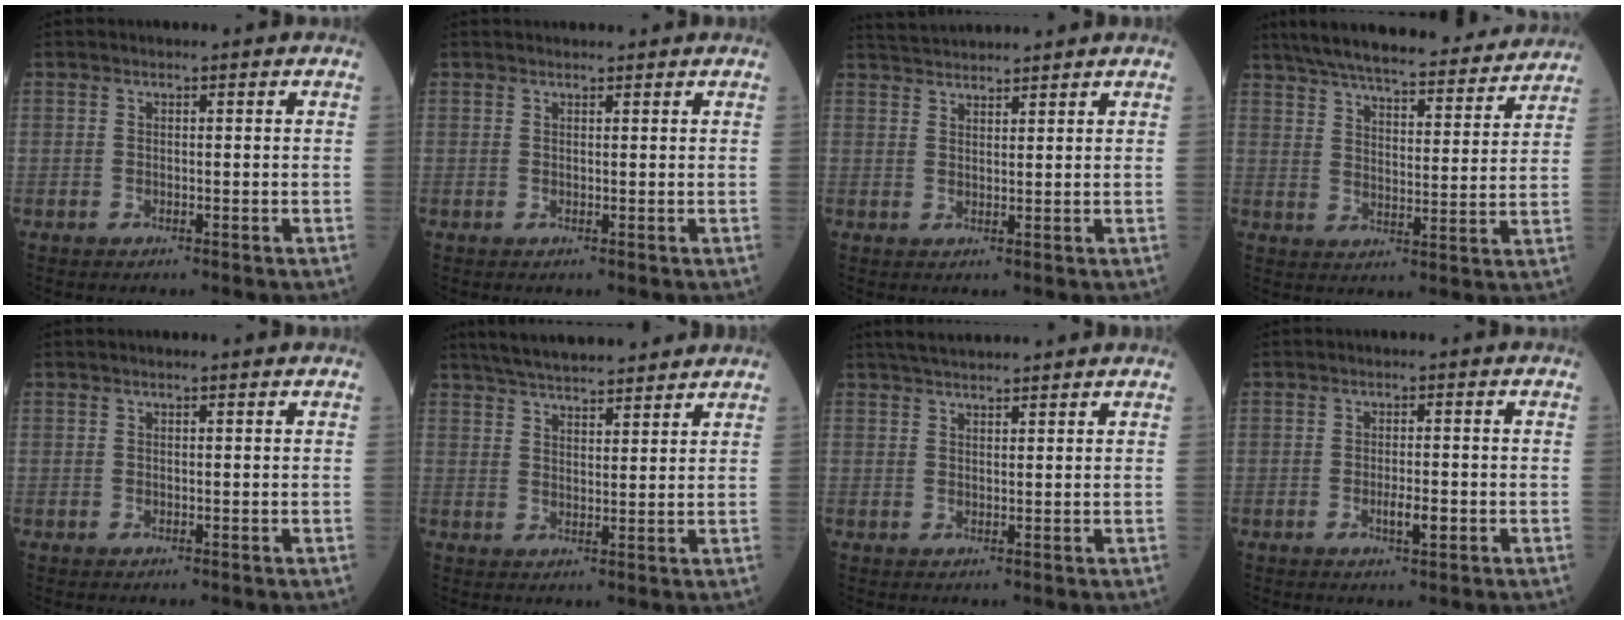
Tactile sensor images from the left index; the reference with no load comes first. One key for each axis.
{"total": 1.8, "fx": 1.7, "fy": 0.3, "fz": 0.3, "tx": -0.008, "ty": 0.018, "tz": 0.023}
{"total": 4.7, "fx": 4.6, "fy": -0.2, "fz": 0.8, "tx": -0.019, "ty": 0.034, "tz": 0.084}
{"total": 23.7, "fx": 21.2, "fy": 4.1, "fz": 9.9, "tx": -0.161, "ty": 0.007, "tz": 0.286}
{"total": 0.8, "fx": 0.6, "fy": 0.0, "fz": 0.5, "tx": -0.010, "ty": 0.007, "tz": 0.010}
{"total": 13.3, "fx": 11.9, "fy": 2.2, "fz": 5.5, "tx": -0.090, "ty": 0.028, "tz": 0.181}
{"total": 6.7, "fx": 6.0, "fy": 0.5, "fz": 2.8, "tx": -0.045, "ty": 0.035, "tz": 0.095}
{"total": 2.6, "fx": -0.8, "fy": 0.6, "fz": 2.4, "tx": -0.043, "ty": 0.000, "tz": -0.011}